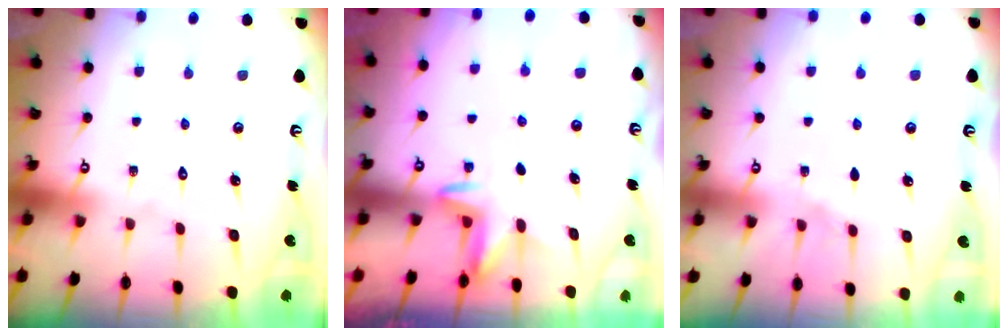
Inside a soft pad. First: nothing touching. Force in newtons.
{"total": 2.6, "press": 2.6, "slide": 0.4}
{"total": 1.8, "press": 1.3, "slide": 1.2}